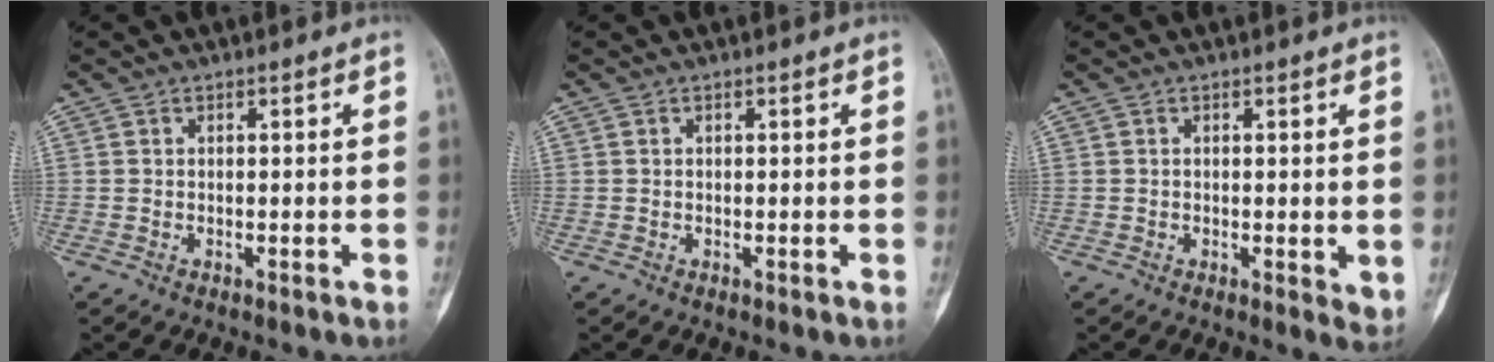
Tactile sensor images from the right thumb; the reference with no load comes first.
{"total": 0.0}
{"total": 2.6, "force": [0.0, 0.8, 2.5], "torque": [-0.031, -0.010, -0.001]}